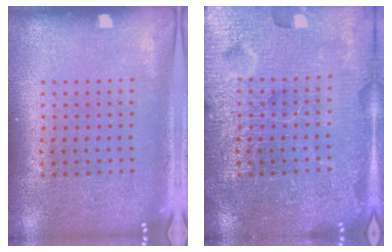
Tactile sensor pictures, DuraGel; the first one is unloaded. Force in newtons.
{"total": 7.2, "press": 7.2, "slide": 1.0}